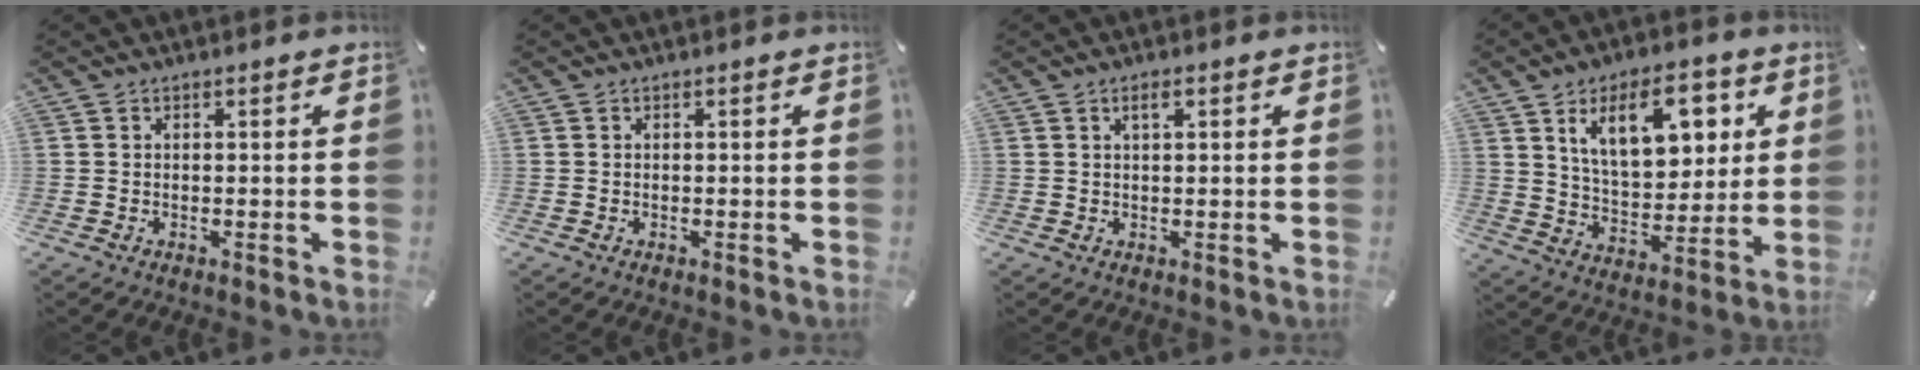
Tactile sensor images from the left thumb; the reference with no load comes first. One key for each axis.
{"total": 0.0}
{"total": 2.2, "fx": 1.0, "fy": 0.7, "fz": 1.8, "tx": -0.038, "ty": 0.004, "tz": 0.015}
{"total": 15.9, "fx": 7.5, "fy": 8.8, "fz": 10.9, "tx": -0.177, "ty": -0.010, "tz": 0.131}